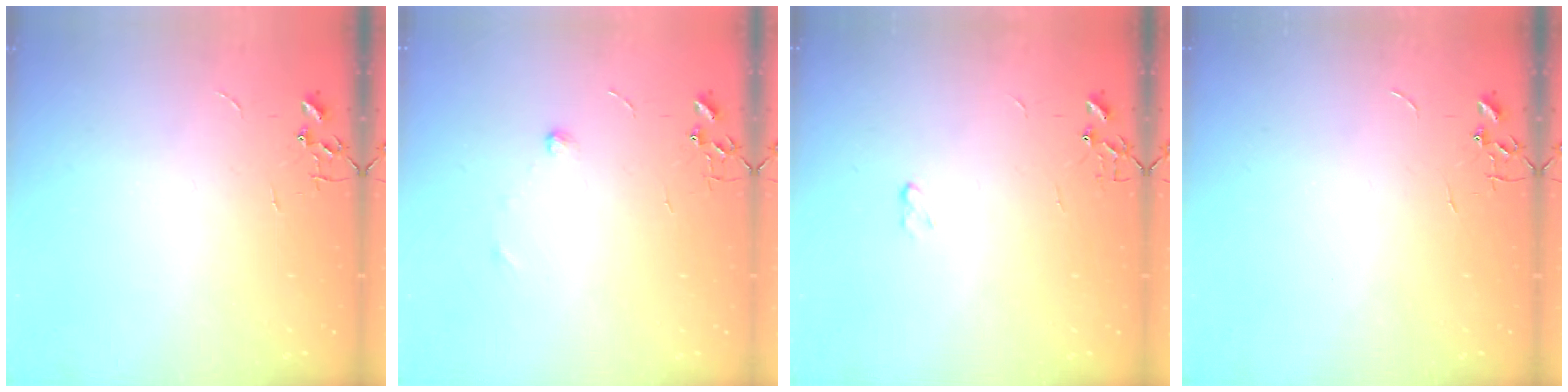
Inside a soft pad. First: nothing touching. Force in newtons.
{"total": 4.9, "press": 4.8, "slide": 1.1}
{"total": 3.4, "press": 3.4, "slide": 0.4}
{"total": 0.0}